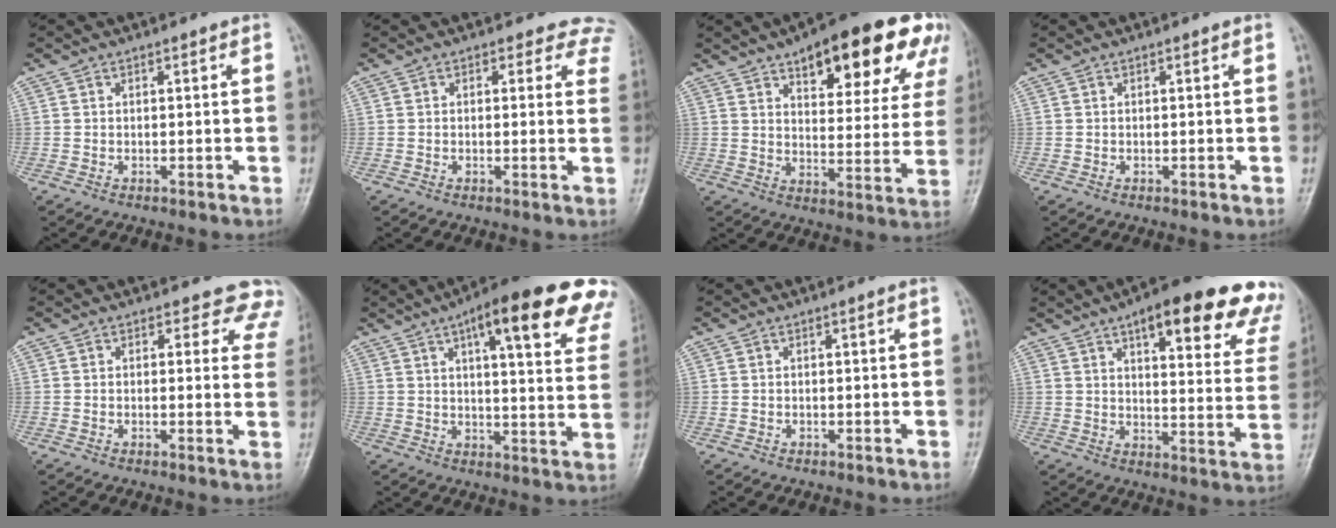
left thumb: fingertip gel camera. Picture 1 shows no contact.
{"total": 6.3, "force": [5.2, 3.5, 0.7], "torque": [0.049, -0.014, 0.027]}
{"total": 22.4, "force": [12.6, 8.6, 16.4], "torque": [-0.165, -0.020, 0.172]}
{"total": 0.0}
{"total": 6.9, "force": [5.9, 3.6, 0.7], "torque": [0.045, -0.022, 0.033]}
{"total": 23.0, "force": [13.7, 5.8, 17.5], "torque": [-0.201, -0.022, 0.166]}
{"total": 0.0}
{"total": 24.3, "force": [16.0, 7.2, 16.9], "torque": [-0.166, -0.045, 0.189]}